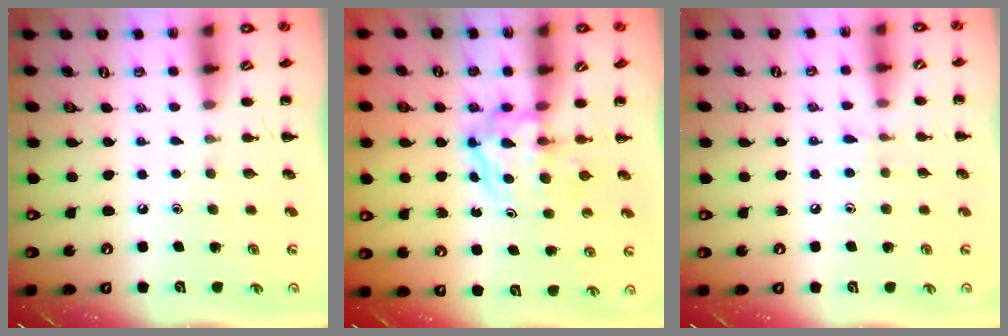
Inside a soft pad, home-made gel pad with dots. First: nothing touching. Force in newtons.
{"total": 4.0, "press": 4.0, "slide": 0.5}
{"total": 5.9, "press": 5.5, "slide": 2.2}